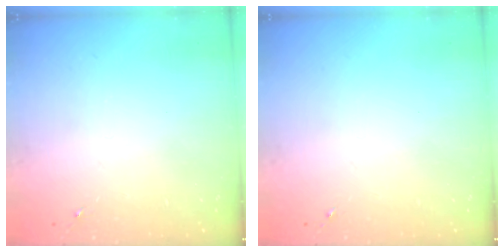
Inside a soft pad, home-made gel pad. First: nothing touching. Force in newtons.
{"total": 0.0}